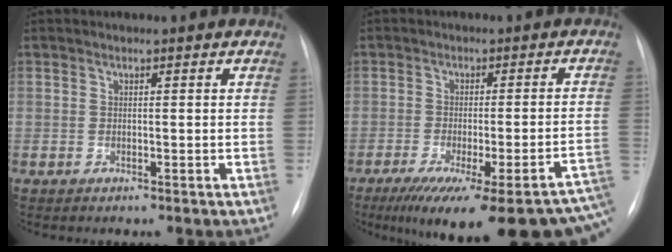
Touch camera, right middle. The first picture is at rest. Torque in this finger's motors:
{"motor_torque": [1.07, -1.06, 0.52, 0.10]}